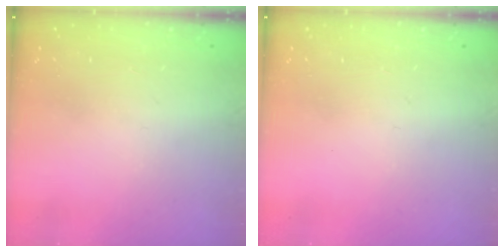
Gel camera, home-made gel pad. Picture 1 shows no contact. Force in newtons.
{"total": 0.0}